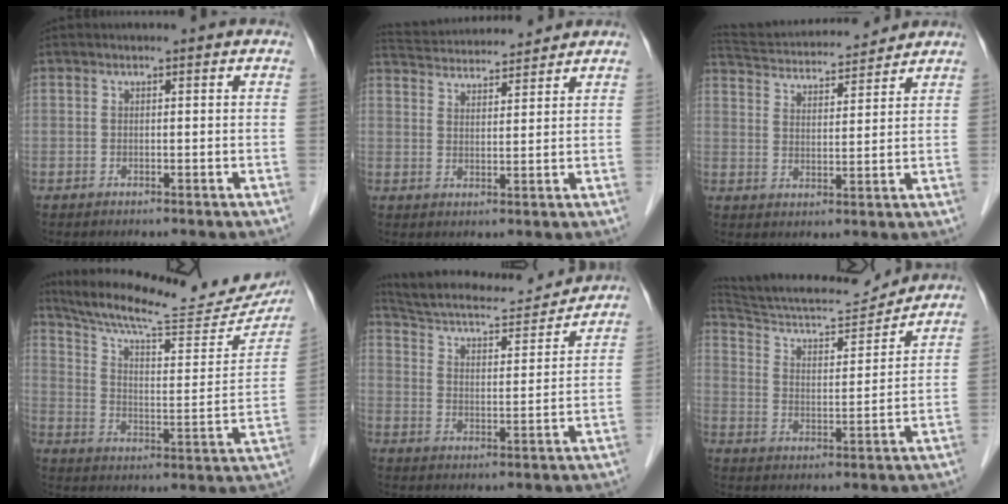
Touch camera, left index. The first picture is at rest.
{"total": 11.9, "force": [11.4, 1.5, 3.2], "torque": [-0.067, 0.031, 0.180]}
{"total": 14.8, "force": [13.9, 2.2, 4.4], "torque": [-0.083, 0.031, 0.224]}
{"total": 25.2, "force": [22.7, 4.2, 10.0], "torque": [-0.156, -0.037, 0.303]}
{"total": 15.7, "force": [14.6, 3.0, 5.1], "torque": [-0.089, 0.013, 0.220]}
{"total": 14.7, "force": [14.4, 0.7, 3.2], "torque": [-0.062, -0.004, 0.231]}